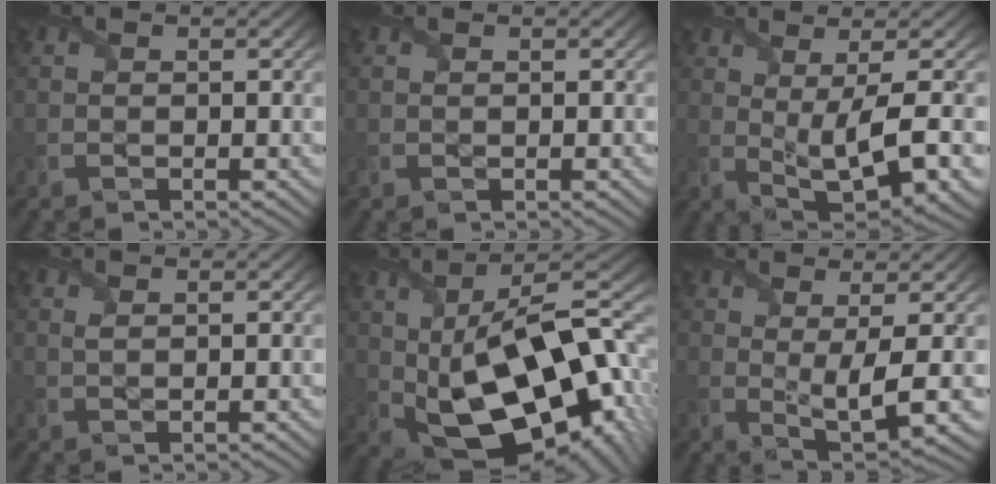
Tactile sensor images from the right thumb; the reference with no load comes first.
{"total": 0.0}
{"total": 9.5, "force": [0.6, 2.9, 9.1], "torque": [-0.169, -0.003, 0.016]}
{"total": 0.6, "force": [0.3, 0.0, 0.5], "torque": [-0.016, 0.001, 0.006]}
{"total": 21.4, "force": [0.0, 11.3, 18.2], "torque": [-0.298, -0.026, 0.010]}
{"total": 5.6, "force": [0.9, 1.2, 5.5], "torque": [-0.103, -0.001, 0.020]}